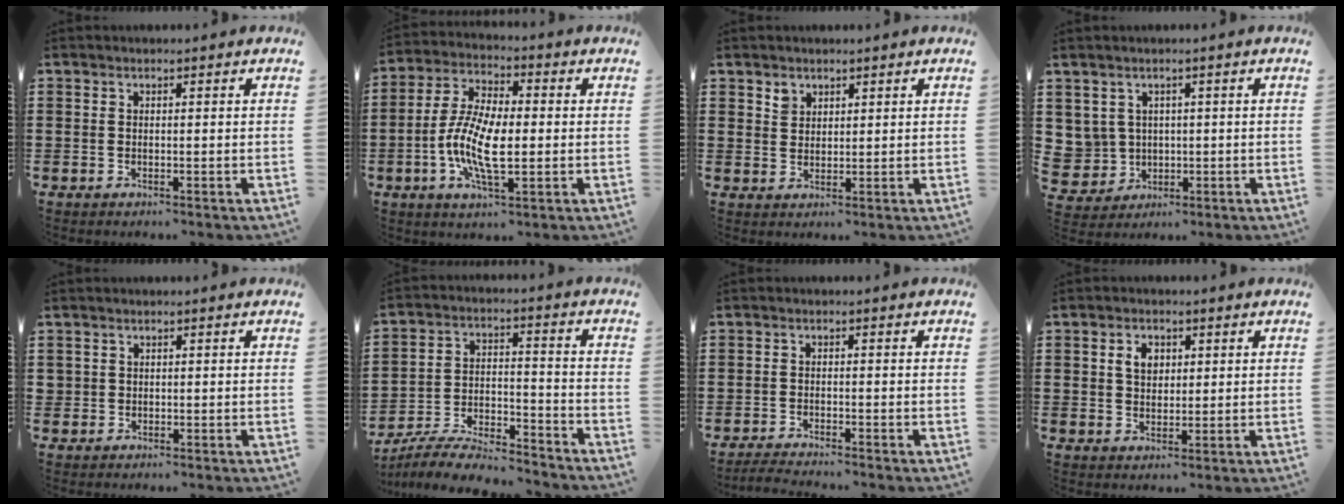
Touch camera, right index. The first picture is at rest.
{"total": 10.2, "force": [-1.9, 3.8, 9.2], "torque": [-0.205, -0.010, -0.041]}
{"total": 2.1, "force": [1.6, 1.4, 0.1], "torque": [0.001, 0.000, 0.030]}
{"total": 3.5, "force": [1.1, 3.3, 0.2], "torque": [-0.032, 0.001, 0.019]}
{"total": 0.7, "force": [0.1, 0.7, 0.1], "torque": [-0.004, 0.002, 0.003]}
{"total": 7.3, "force": [-7.0, 0.7, 2.0], "torque": [-0.045, 0.006, -0.139]}
{"total": 2.2, "force": [-2.2, -0.2, 0.2], "torque": [-0.012, -0.005, -0.047]}
{"total": 3.4, "force": [1.0, 2.4, 2.1], "torque": [-0.051, 0.013, 0.016]}